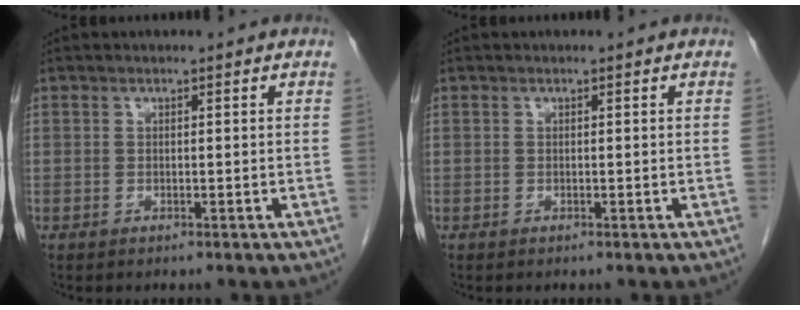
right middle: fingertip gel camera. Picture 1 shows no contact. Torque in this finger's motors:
{"motor_torque": [-0.17, 0.19, -0.03, -0.01]}